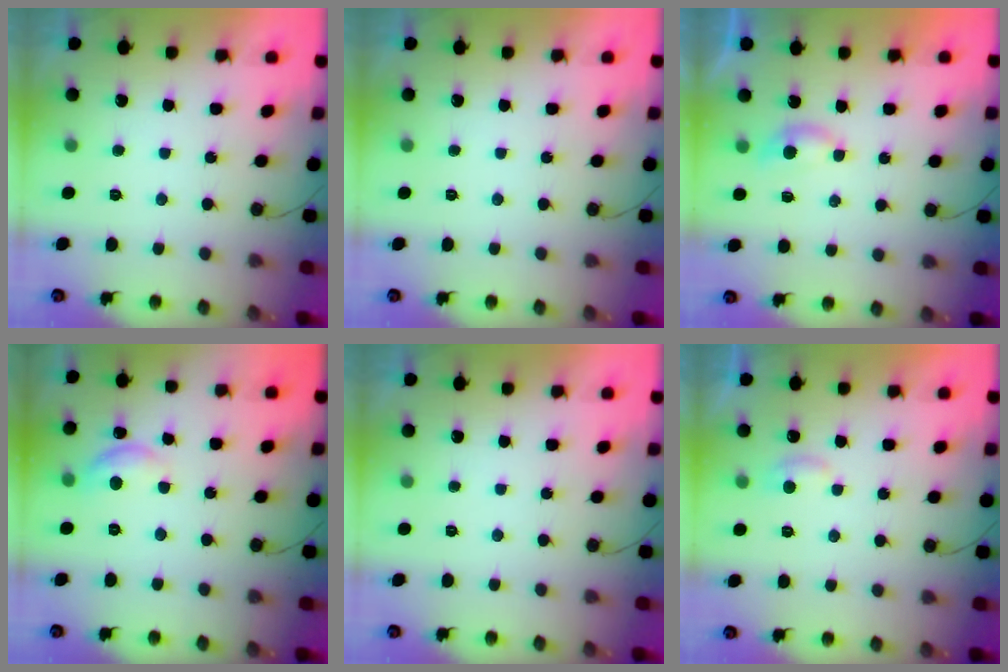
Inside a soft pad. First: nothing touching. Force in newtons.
{"total": 0.0}
{"total": 3.1, "press": 3.1, "slide": 0.4}
{"total": 8.7, "press": 8.7, "slide": 0.5}
{"total": 0.0}
{"total": 4.1, "press": 4.1, "slide": 0.5}